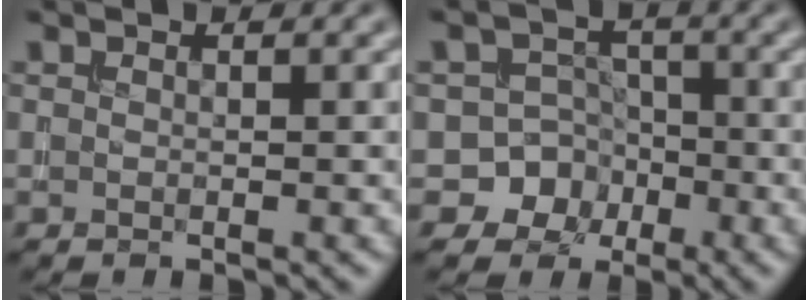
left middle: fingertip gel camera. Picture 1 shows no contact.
{"total": 5.9, "force": [-2.6, 5.2, 0.6], "torque": [0.021, -0.002, -0.063]}